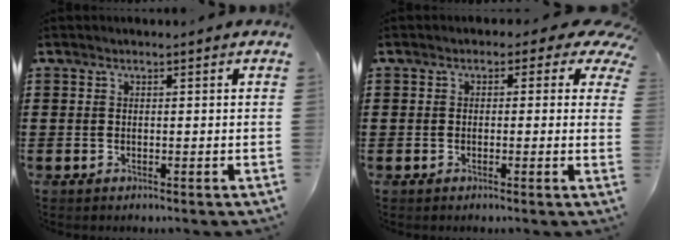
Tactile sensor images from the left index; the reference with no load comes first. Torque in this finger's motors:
{"motor_torque": [2.14, 0.00, 0.04, -0.12]}